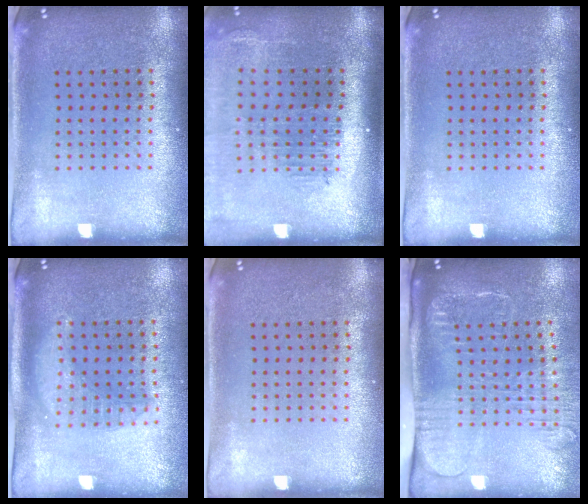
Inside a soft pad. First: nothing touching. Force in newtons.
{"total": 2.1, "press": 1.7, "slide": 1.2}
{"total": 0.0}
{"total": 1.6, "press": 1.4, "slide": 0.7}
{"total": 0.0}
{"total": 2.7, "press": 2.1, "slide": 1.7}